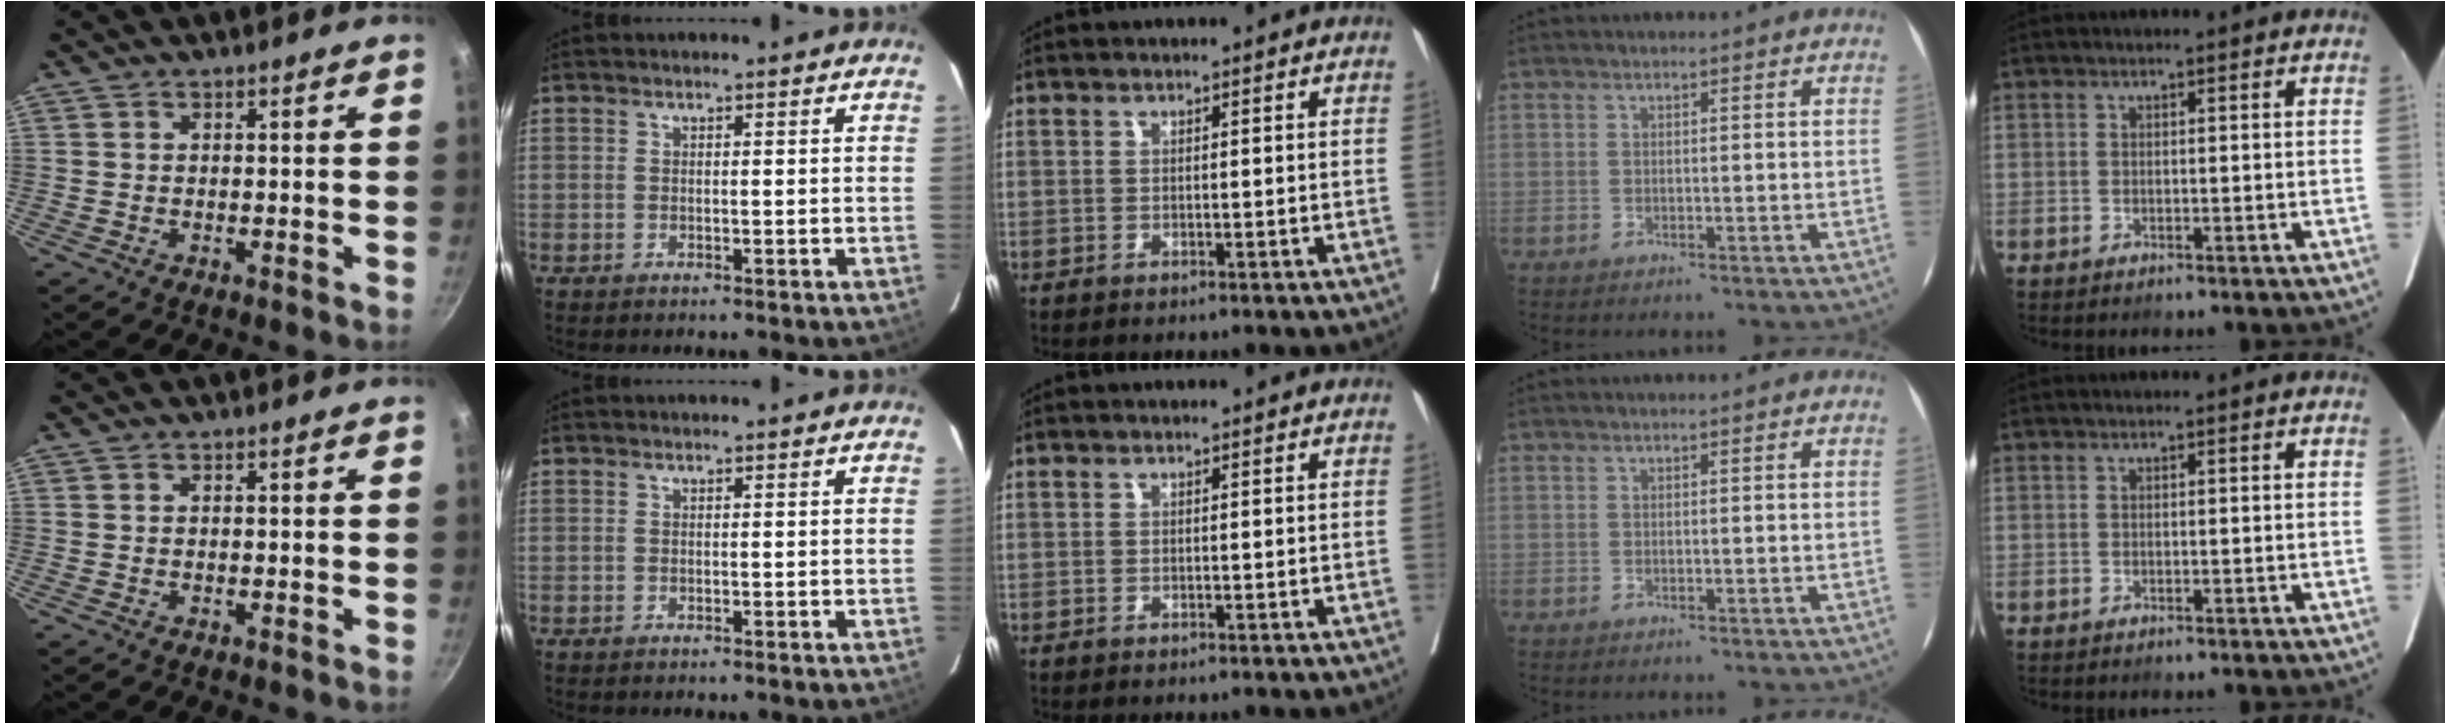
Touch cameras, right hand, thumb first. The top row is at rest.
{}